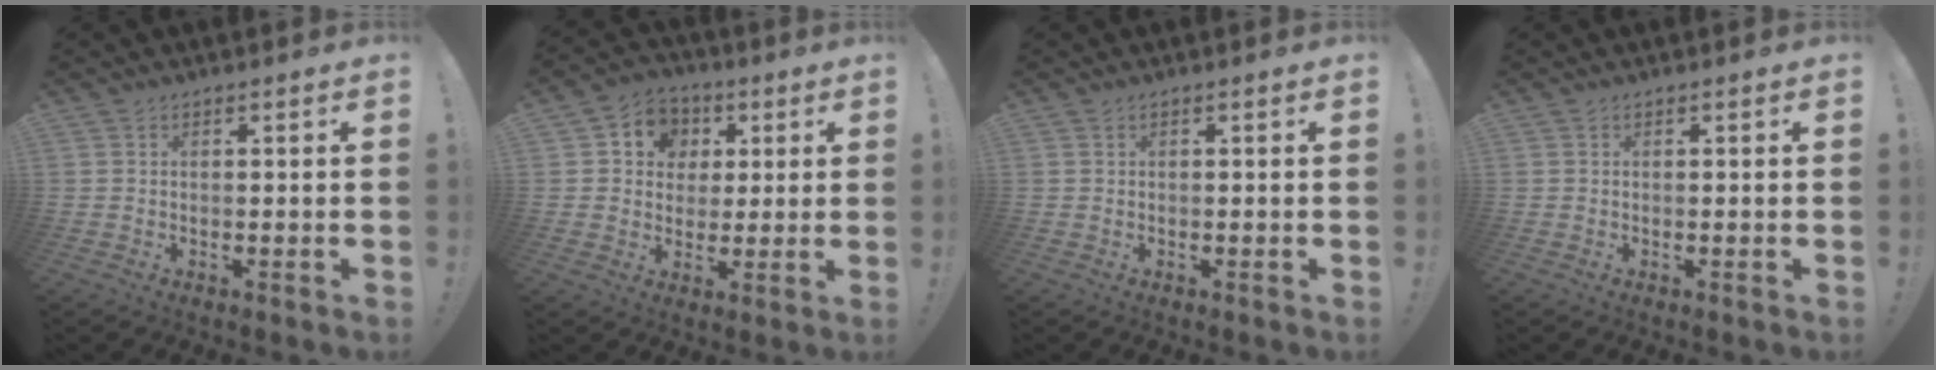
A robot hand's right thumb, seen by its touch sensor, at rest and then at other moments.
{"total": 8.5, "force": [1.5, 7.9, 2.7], "torque": [-0.041, 0.000, 0.036]}
{"total": 0.0}
{"total": 0.0}